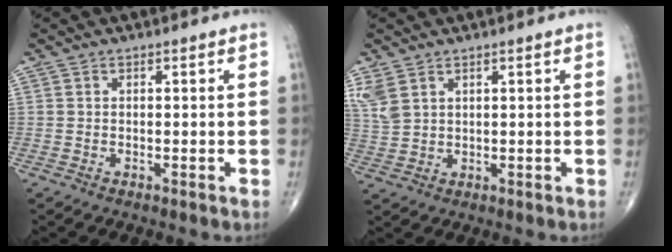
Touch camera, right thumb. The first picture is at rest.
{"total": 4.6, "force": [2.8, 2.5, 2.6], "torque": [-0.062, -0.003, 0.070]}